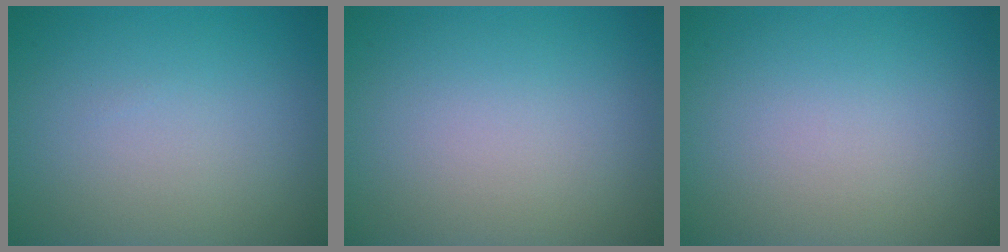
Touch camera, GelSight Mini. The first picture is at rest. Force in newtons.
{"total": 0.0}
{"total": 0.0}